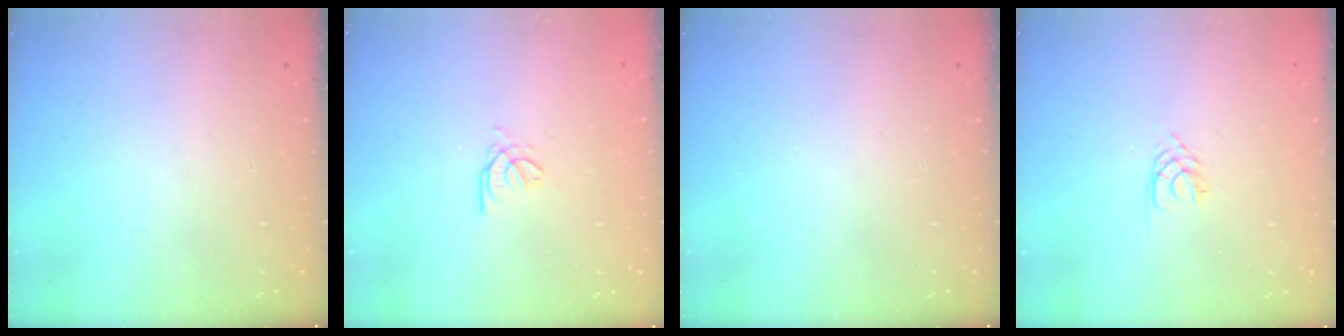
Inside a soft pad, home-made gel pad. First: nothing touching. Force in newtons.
{"total": 2.7, "press": 2.7, "slide": 0.4}
{"total": 0.0}
{"total": 1.7, "press": 1.7, "slide": 0.2}